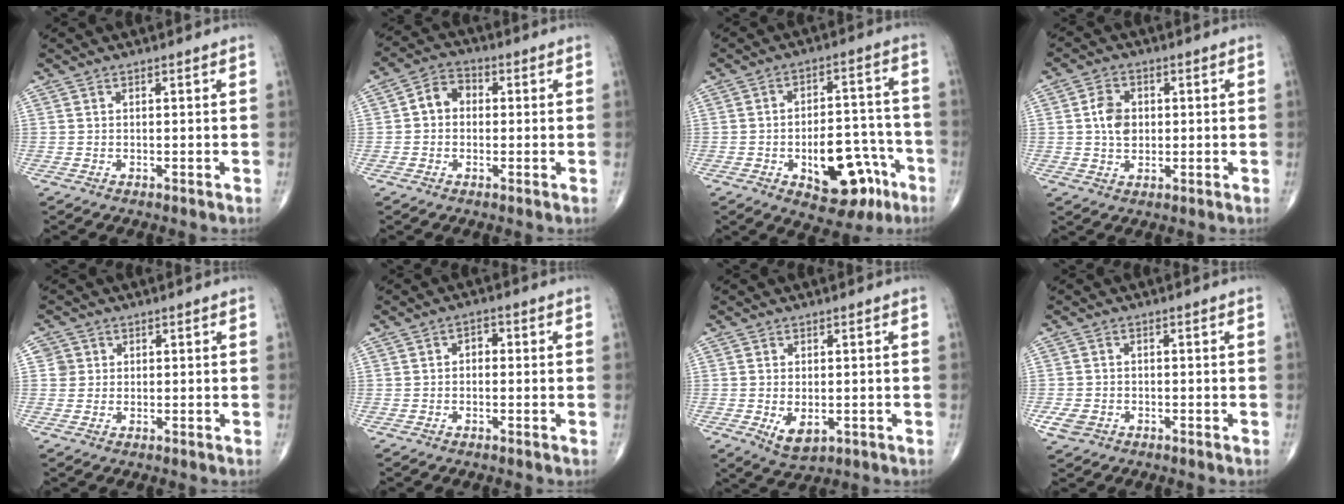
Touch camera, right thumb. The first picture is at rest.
{"total": 5.3, "force": [0.2, 4.3, 3.1], "torque": [-0.038, 0.021, -0.007]}
{"total": 15.3, "force": [-6.4, 8.0, 11.3], "torque": [-0.126, 0.050, -0.078]}
{"total": 5.6, "force": [0.6, 4.2, 3.7], "torque": [-0.056, 0.000, 0.006]}
{"total": 2.4, "force": [0.5, 2.4, 0.0], "torque": [0.019, 0.003, 0.003]}
{"total": 2.3, "force": [0.0, 1.6, 1.6], "torque": [-0.010, 0.009, -0.009]}
{"total": 4.8, "force": [-1.1, 2.7, 3.8], "torque": [-0.059, -0.009, -0.006]}
{"total": 3.3, "force": [-1.4, 2.5, 1.6], "torque": [-0.033, 0.004, -0.021]}